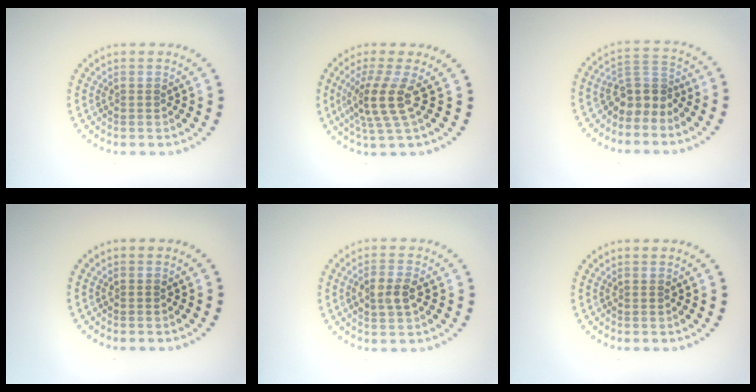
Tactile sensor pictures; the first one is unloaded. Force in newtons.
{"total": 3.7, "press": 2.7, "slide": 2.5}
{"total": 3.2, "press": 2.4, "slide": 2.1}
{"total": 0.0}
{"total": 2.5, "press": 2.4, "slide": 0.6}
{"total": 0.0}